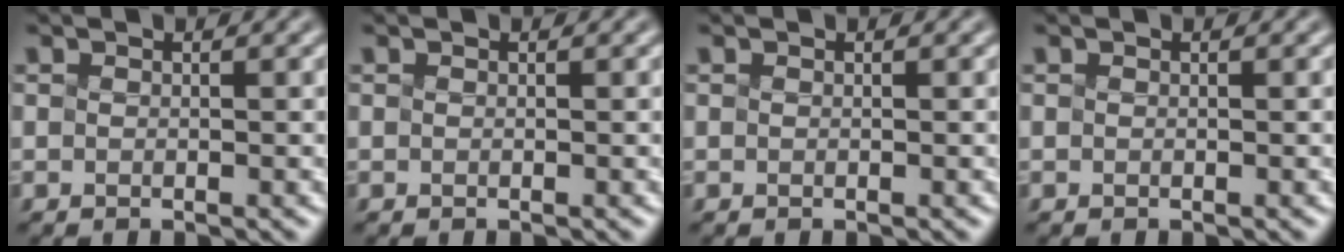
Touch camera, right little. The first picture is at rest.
{"total": 0.0}
{"total": 0.0}
{"total": 0.0}